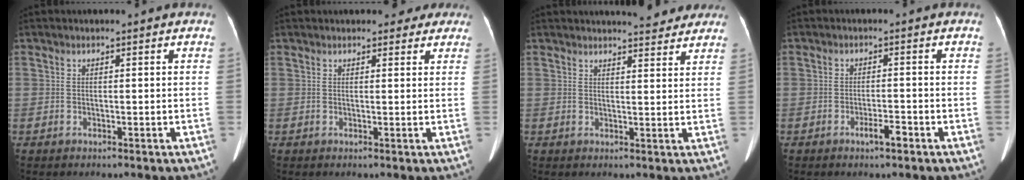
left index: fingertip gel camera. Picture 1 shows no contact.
{"total": 3.6, "force": [3.0, 1.7, 1.0], "torque": [0.002, 0.007, 0.028]}
{"total": 7.6, "force": [7.0, 1.5, 2.5], "torque": [-0.025, 0.003, 0.074]}
{"total": 2.5, "force": [-1.6, 0.4, 1.9], "torque": [-0.031, 0.001, -0.026]}